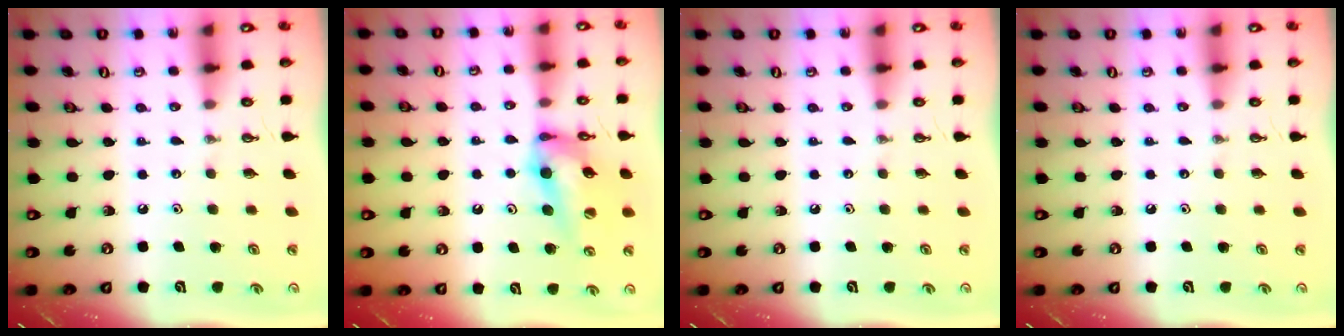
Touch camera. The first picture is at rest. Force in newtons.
{"total": 11.4, "press": 10.7, "slide": 3.9}
{"total": 0.0}
{"total": 0.0}